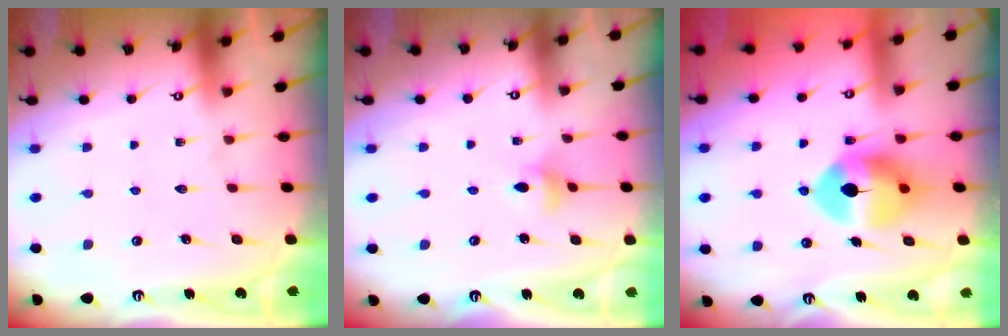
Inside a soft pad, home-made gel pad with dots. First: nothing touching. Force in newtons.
{"total": 4.2, "press": 4.1, "slide": 0.6}
{"total": 13.3, "press": 13.2, "slide": 1.5}